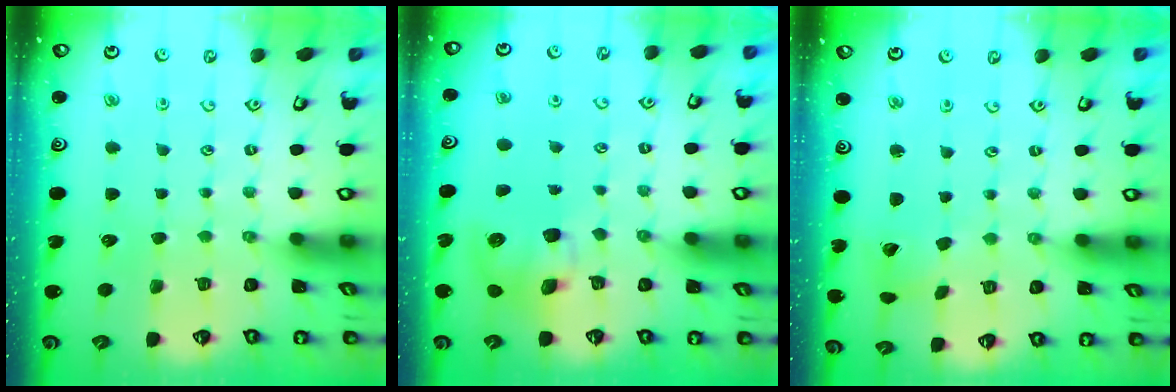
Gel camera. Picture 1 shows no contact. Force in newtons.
{"total": 9.0, "press": 9.0, "slide": 1.0}
{"total": 4.1, "press": 4.1, "slide": 0.5}